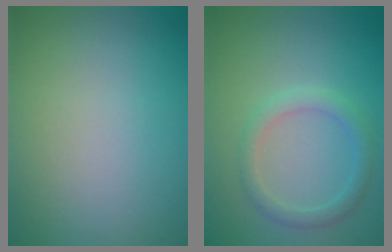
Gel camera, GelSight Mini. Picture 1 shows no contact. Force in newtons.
{"total": 2.1, "press": 2.1, "slide": 0.1}